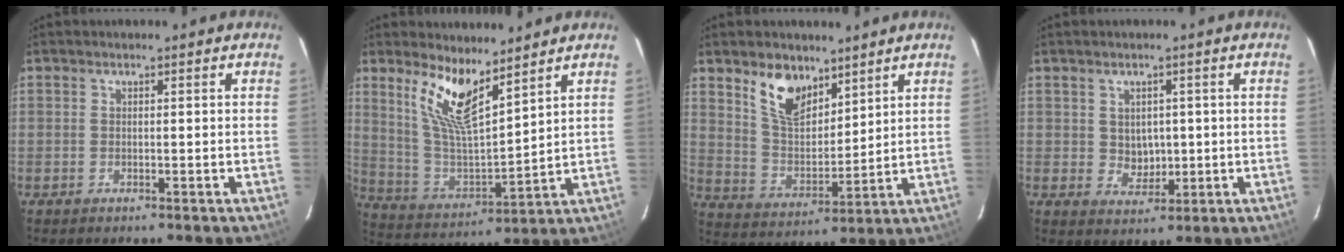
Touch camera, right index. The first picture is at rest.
{"total": 11.7, "force": [7.9, 3.0, 8.2], "torque": [-0.165, -0.009, 0.164]}
{"total": 10.5, "force": [7.0, 5.3, 5.7], "torque": [-0.104, 0.006, 0.138]}
{"total": 3.8, "force": [0.6, 3.4, 1.6], "torque": [-0.026, 0.005, 0.017]}